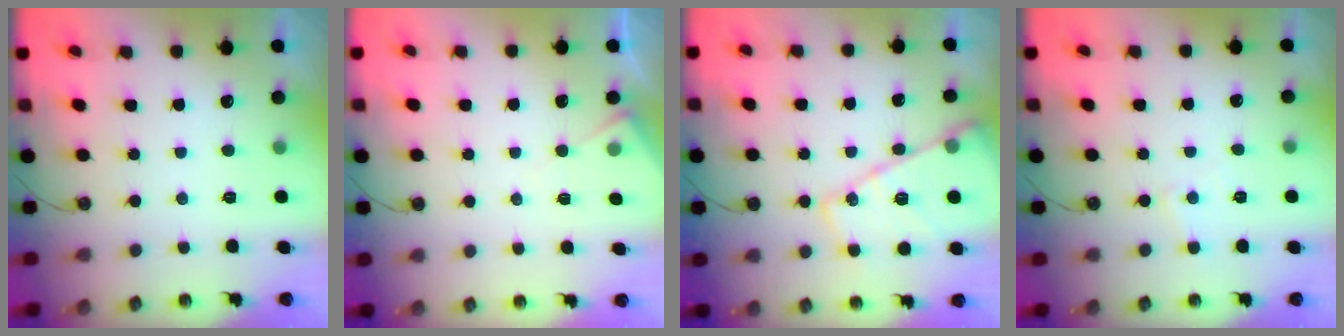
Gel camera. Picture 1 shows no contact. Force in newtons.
{"total": 6.0, "press": 6.0, "slide": 0.9}
{"total": 16.0, "press": 16.0, "slide": 1.6}
{"total": 4.2, "press": 4.2, "slide": 0.5}